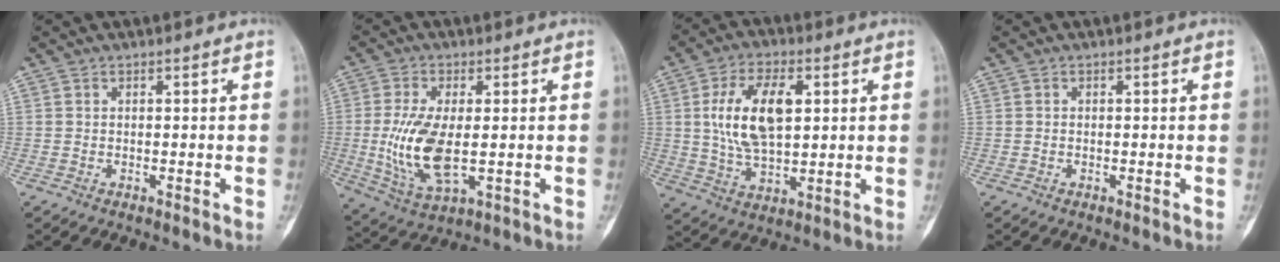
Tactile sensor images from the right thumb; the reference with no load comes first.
{"total": 12.1, "force": [-0.8, 5.4, 10.7], "torque": [-0.222, -0.014, -0.005]}
{"total": 13.4, "force": [2.8, 7.0, 11.1], "torque": [-0.196, -0.003, 0.054]}
{"total": 0.0}